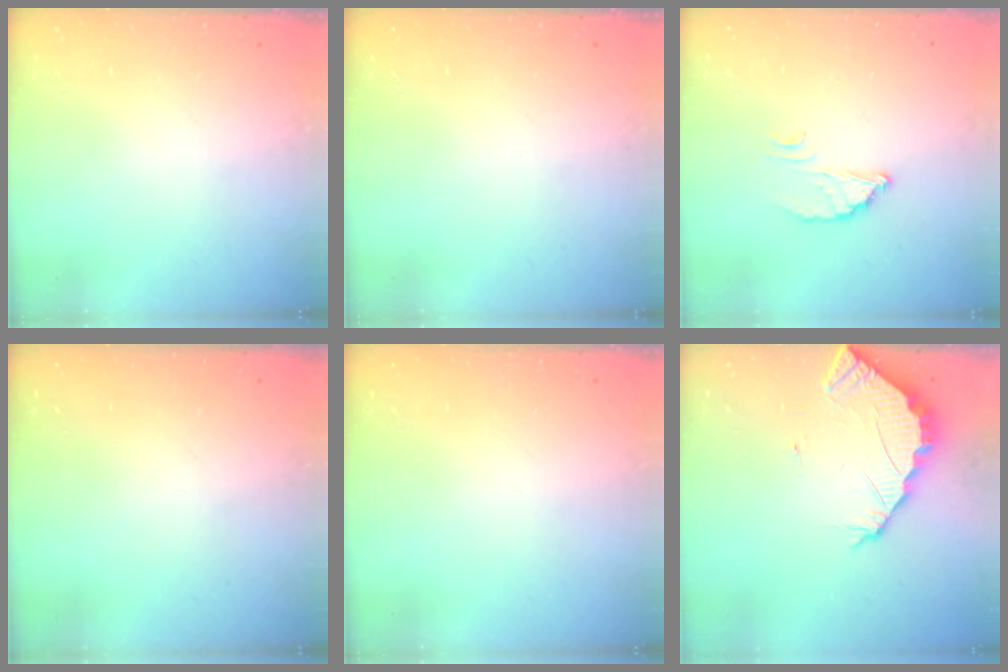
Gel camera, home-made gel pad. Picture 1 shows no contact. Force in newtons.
{"total": 0.0}
{"total": 3.3, "press": 3.2, "slide": 0.3}
{"total": 0.0}
{"total": 0.0}
{"total": 3.5, "press": 3.5, "slide": 0.2}